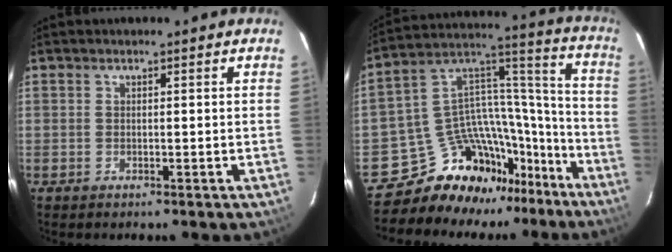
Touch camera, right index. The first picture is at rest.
{"total": 19.7, "force": [-16.8, 9.4, 4.2], "torque": [-0.068, 0.088, -0.264]}